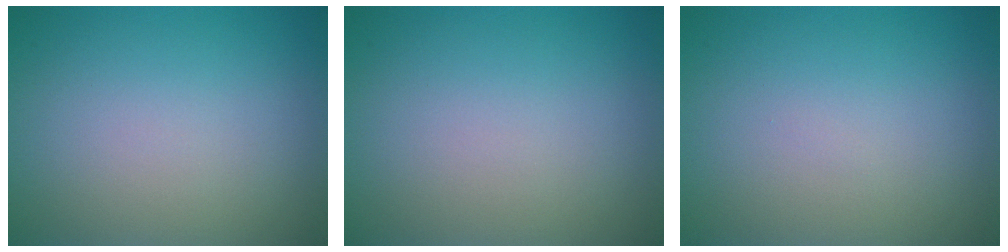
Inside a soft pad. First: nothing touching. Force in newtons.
{"total": 0.0}
{"total": 0.0}